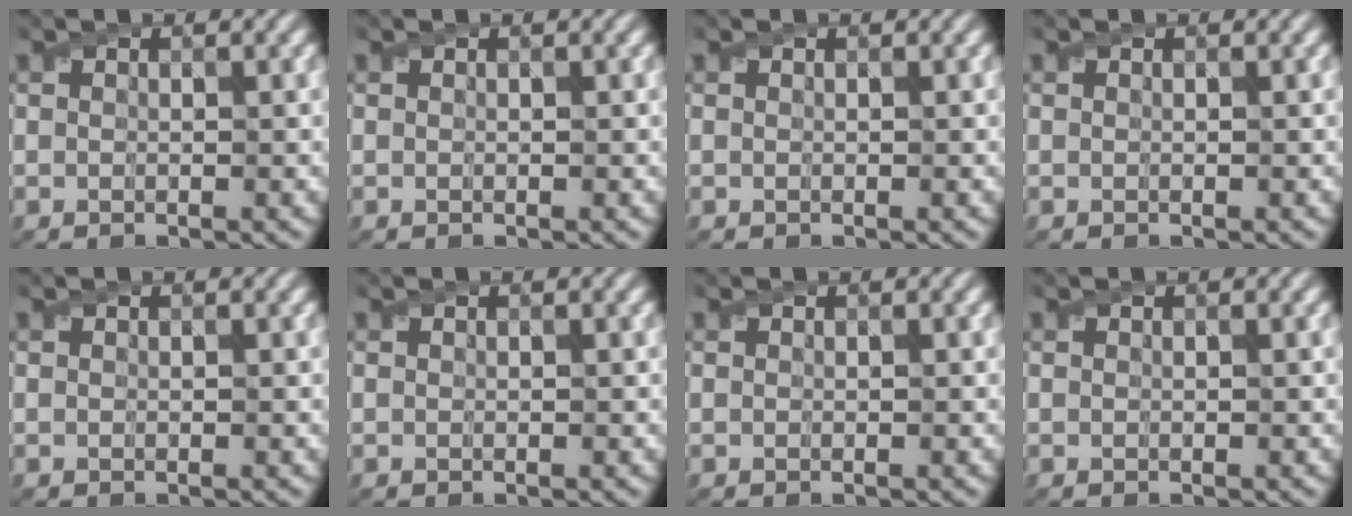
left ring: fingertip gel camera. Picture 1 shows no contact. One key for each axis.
{"total": 0.0}
{"total": 0.0}
{"total": 0.0}
{"total": 0.0}
{"total": 0.0}
{"total": 0.0}
{"total": 0.0}